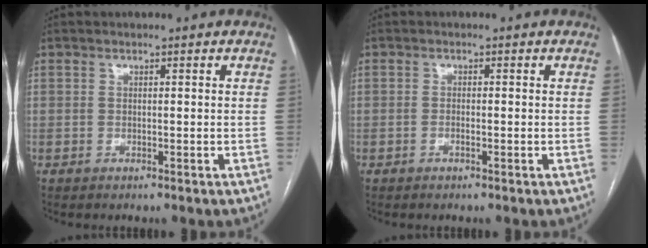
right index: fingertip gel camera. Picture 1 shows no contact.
{"total": 0.9, "force": [-0.4, 0.3, 0.8], "torque": [-0.017, 0.000, -0.007]}